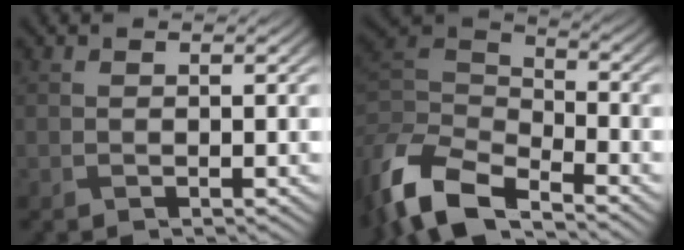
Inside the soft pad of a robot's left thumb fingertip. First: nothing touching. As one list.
[{"total": 10.2, "force": [-6.9, 4.0, 6.3], "torque": [-0.146, -0.012, -0.144]}]